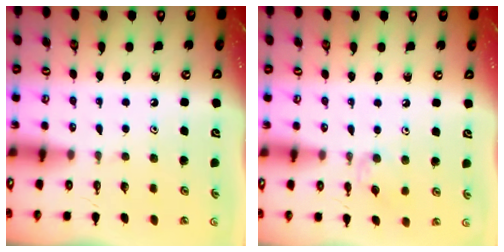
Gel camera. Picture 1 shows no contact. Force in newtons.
{"total": 4.8, "press": 4.7, "slide": 0.6}